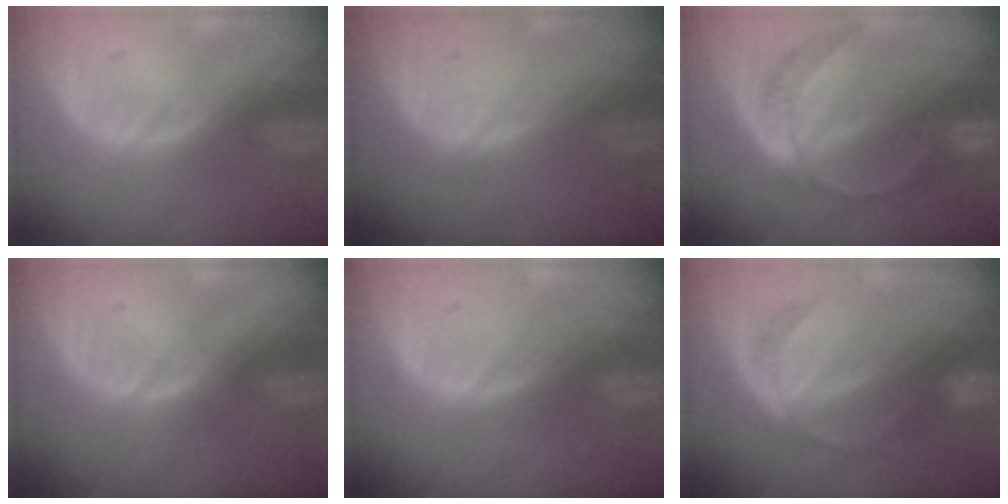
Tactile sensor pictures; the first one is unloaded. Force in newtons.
{"total": 0.0}
{"total": 7.7, "press": 6.5, "slide": 4.2}
{"total": 0.6, "press": 0.6, "slide": 0.1}
{"total": 0.0}
{"total": 5.3, "press": 5.0, "slide": 1.6}